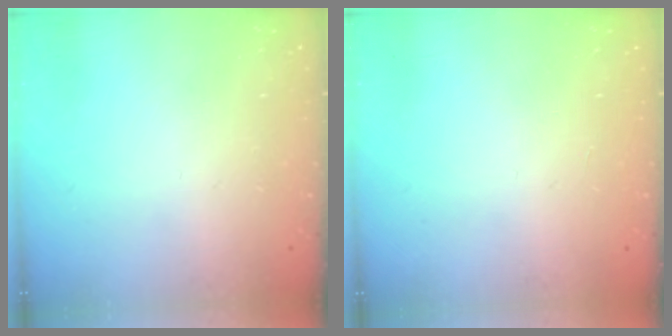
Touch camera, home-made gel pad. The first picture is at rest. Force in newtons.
{"total": 0.0}